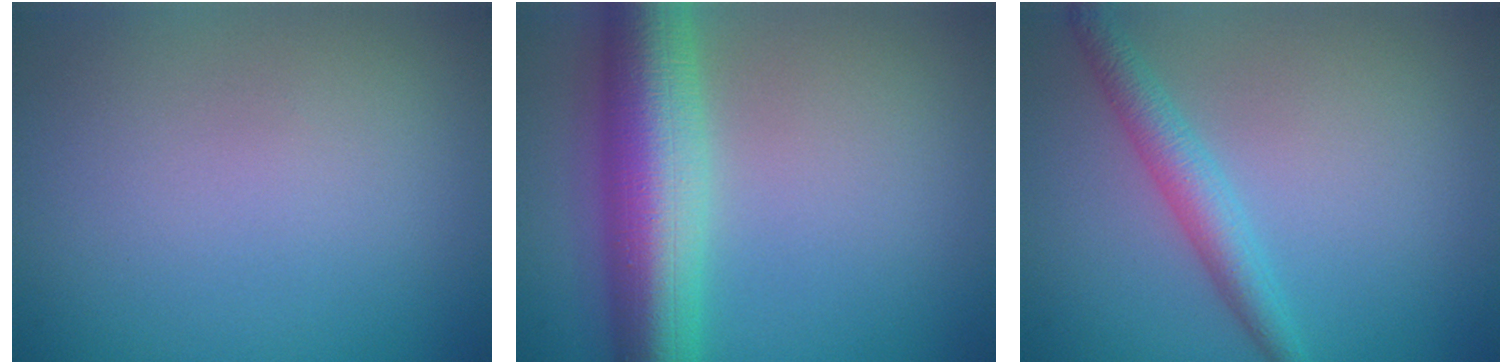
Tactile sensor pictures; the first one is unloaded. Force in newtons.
{"total": 9.5, "press": 9.5, "slide": 0.1}
{"total": 2.7, "press": 2.7, "slide": 0.2}